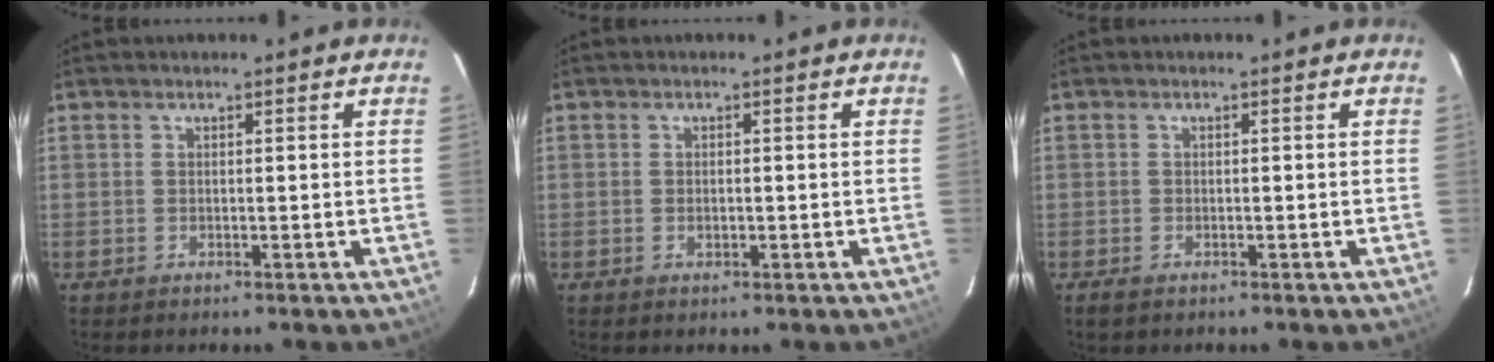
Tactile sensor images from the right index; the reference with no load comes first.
{"total": 1.0, "force": [-0.2, 0.7, 0.8], "torque": [-0.013, 0.002, -0.003]}
{"total": 1.4, "force": [-1.0, 0.7, 0.7], "torque": [-0.013, -0.004, -0.019]}